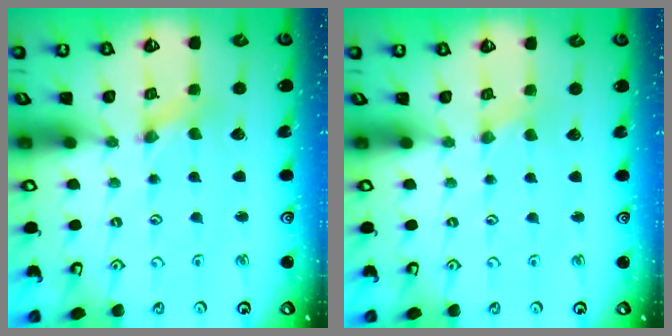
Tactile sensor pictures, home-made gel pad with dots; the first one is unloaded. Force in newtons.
{"total": 0.0}